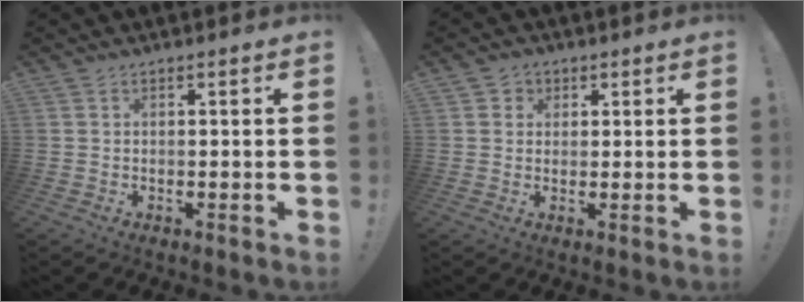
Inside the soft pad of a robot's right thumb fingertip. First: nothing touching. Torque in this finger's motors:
{"motor_torque": [-0.45, 0.23, -0.14, -0.15, 0.07]}